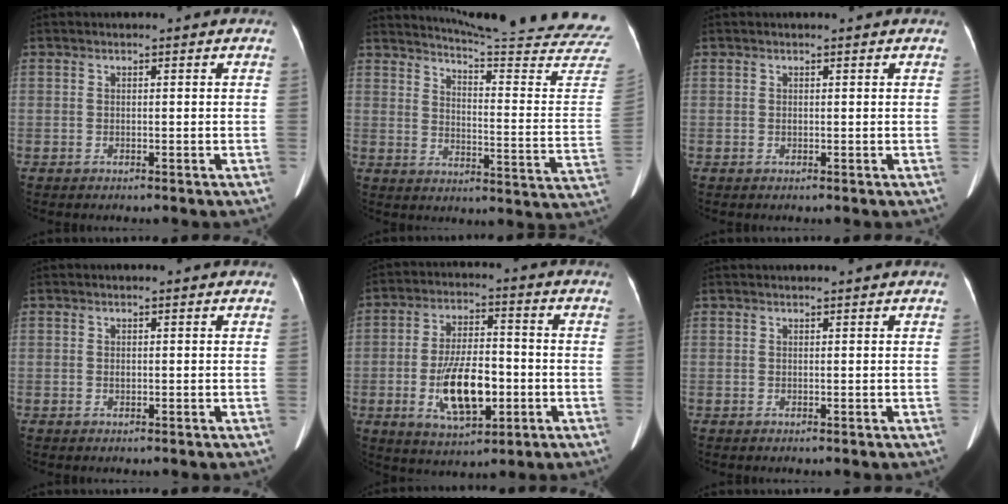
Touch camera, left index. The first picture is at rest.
{"total": 25.7, "force": [24.4, -1.7, 7.9], "torque": [-0.119, -0.152, 0.287]}
{"total": 0.6, "force": [0.5, 0.3, 0.3], "torque": [-0.007, 0.011, 0.007]}
{"total": 0.6, "force": [0.1, 0.4, 0.4], "torque": [-0.007, 0.003, 0.001]}
{"total": 11.4, "force": [-2.9, 4.6, 10.0], "torque": [-0.189, -0.001, -0.045]}
{"total": 2.5, "force": [2.3, -0.3, 0.8], "torque": [-0.008, 0.020, 0.034]}